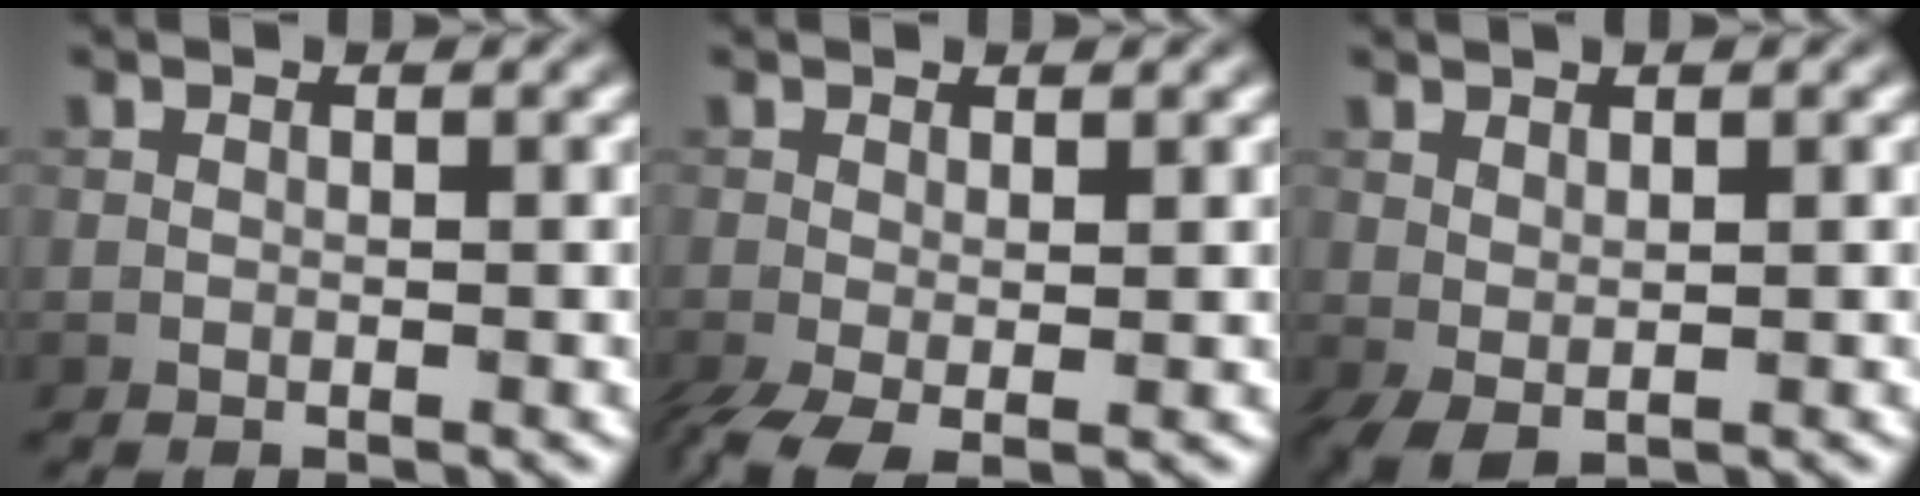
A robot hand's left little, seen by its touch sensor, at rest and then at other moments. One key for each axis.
{"total": 3.4, "fx": -1.0, "fy": 1.6, "fz": 2.8, "tx": -0.065, "ty": -0.012, "tz": -0.020}
{"total": 2.5, "fx": 0.6, "fy": 1.1, "fz": 2.2, "tx": -0.046, "ty": 0.003, "tz": 0.014}